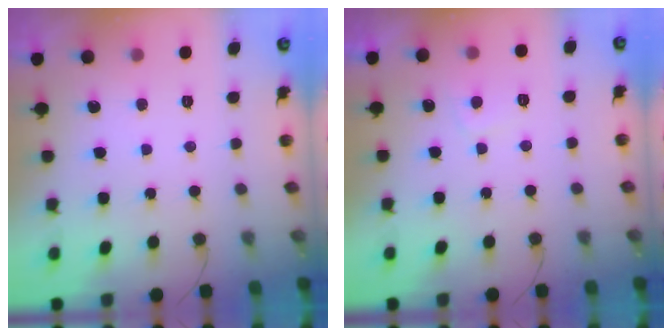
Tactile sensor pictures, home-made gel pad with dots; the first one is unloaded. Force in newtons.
{"total": 2.9, "press": 2.8, "slide": 0.6}